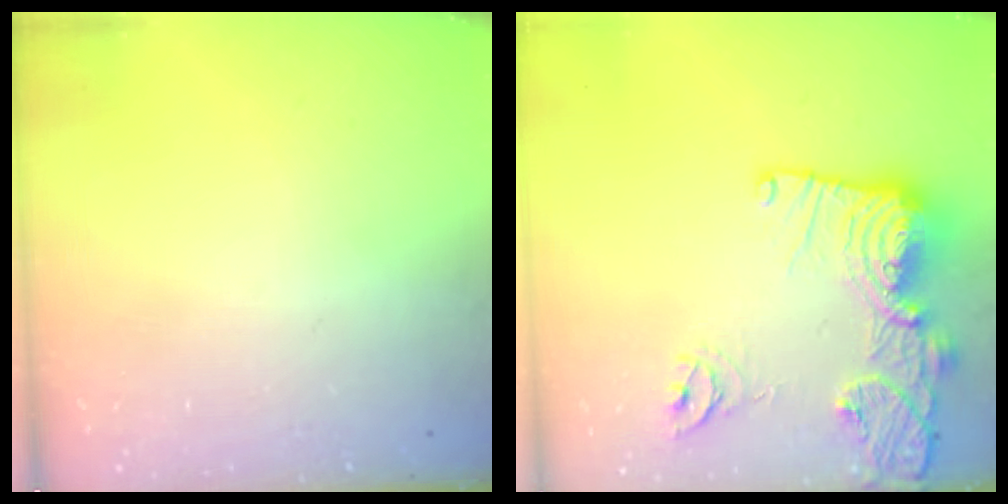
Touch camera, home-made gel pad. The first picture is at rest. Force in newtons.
{"total": 18.6, "press": 18.6, "slide": 1.6}